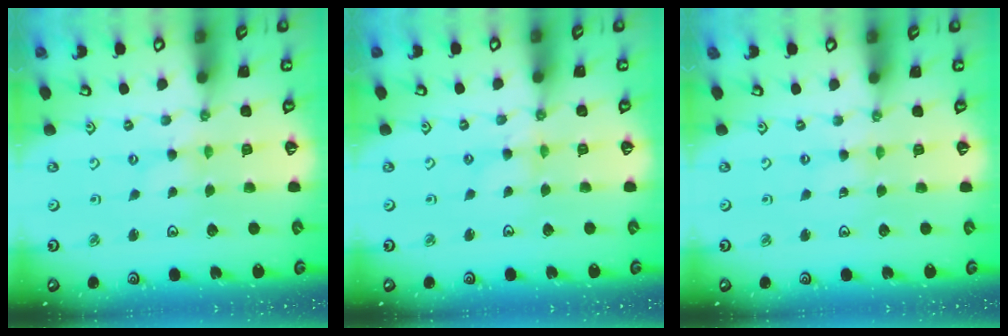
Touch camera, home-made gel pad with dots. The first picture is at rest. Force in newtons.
{"total": 1.7, "press": 1.6, "slide": 0.3}
{"total": 1.0, "press": 1.0, "slide": 0.2}